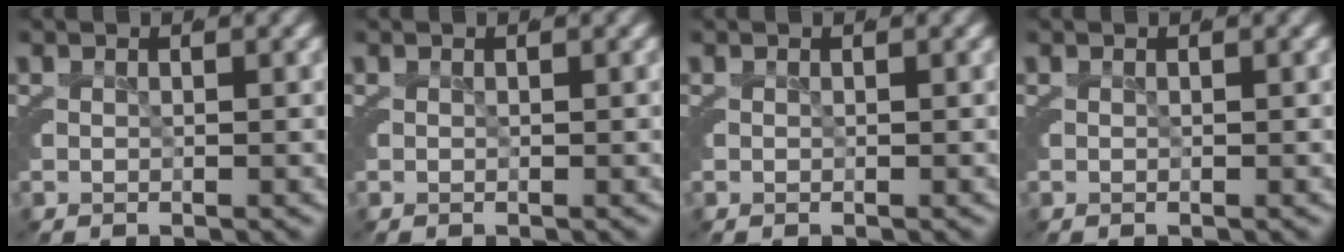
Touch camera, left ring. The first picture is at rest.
{"total": 0.0}
{"total": 0.0}
{"total": 0.0}